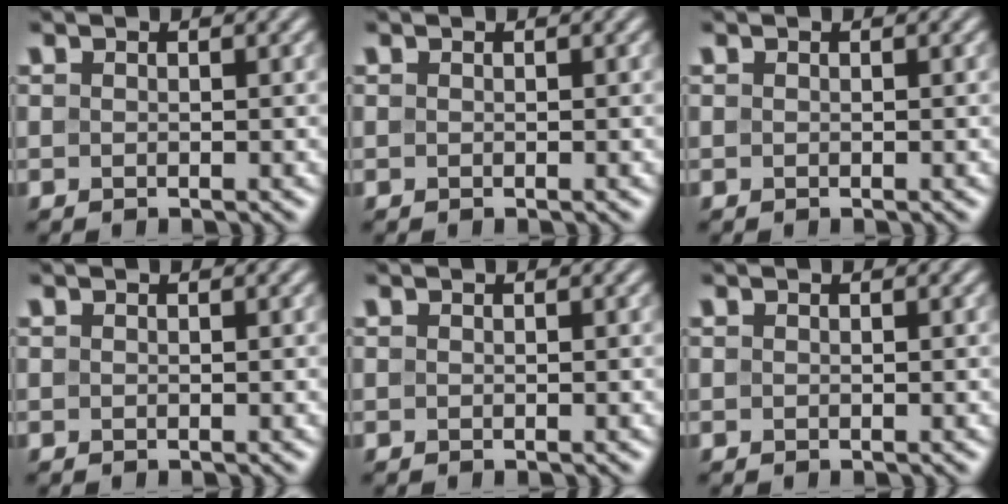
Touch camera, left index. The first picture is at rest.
{"total": 0.0}
{"total": 0.0}
{"total": 0.0}
{"total": 0.0}
{"total": 0.0}